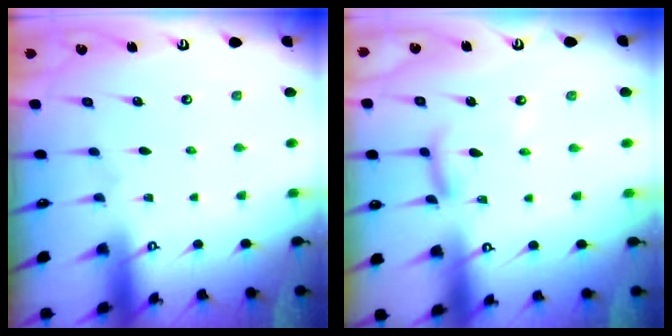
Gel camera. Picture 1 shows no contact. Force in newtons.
{"total": 9.6, "press": 9.6, "slide": 0.8}